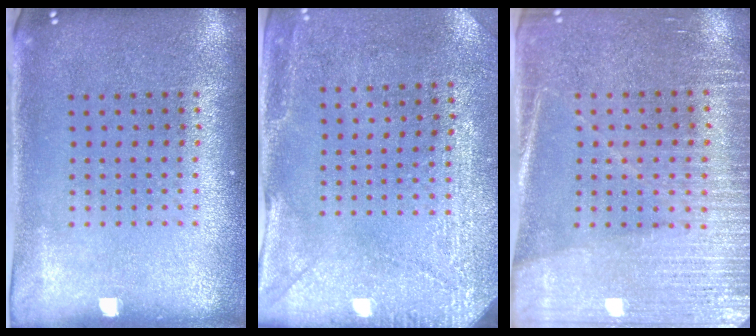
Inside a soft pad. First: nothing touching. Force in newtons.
{"total": 2.9, "press": 2.6, "slide": 1.3}
{"total": 3.3, "press": 3.0, "slide": 1.3}